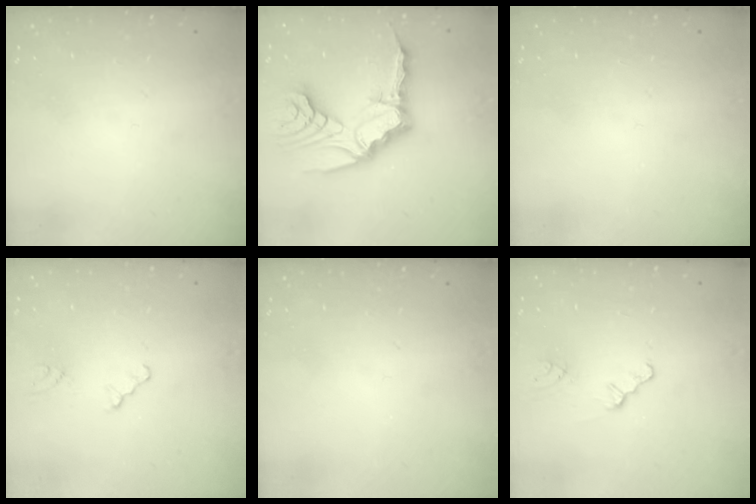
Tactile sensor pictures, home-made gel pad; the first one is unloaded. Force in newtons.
{"total": 15.4, "press": 15.2, "slide": 2.1}
{"total": 0.0}
{"total": 2.1, "press": 2.0, "slide": 0.4}
{"total": 0.0}
{"total": 1.0, "press": 1.0, "slide": 0.2}